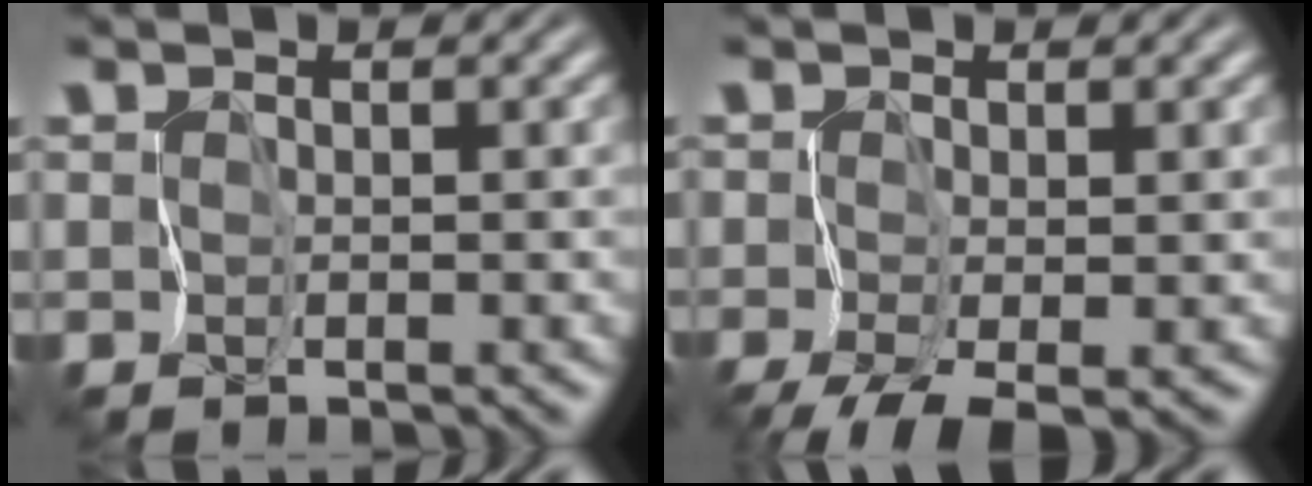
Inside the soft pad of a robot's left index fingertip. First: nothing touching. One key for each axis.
{"total": 3.2, "fx": -1.6, "fy": 1.2, "fz": 2.6, "tx": -0.048, "ty": -0.002, "tz": -0.029}